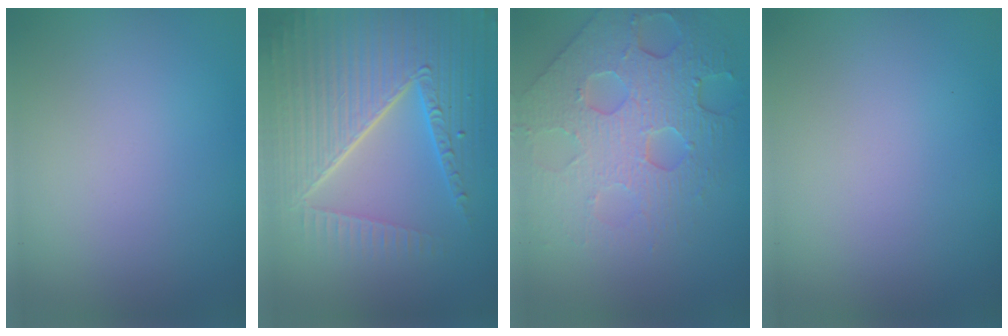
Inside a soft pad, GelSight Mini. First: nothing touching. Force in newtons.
{"total": 8.6, "press": 6.0, "slide": 6.2}
{"total": 7.7, "press": 5.7, "slide": 5.2}
{"total": 0.0}